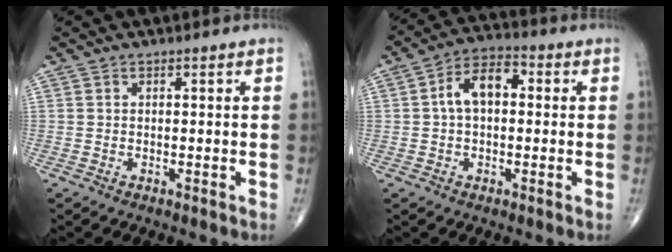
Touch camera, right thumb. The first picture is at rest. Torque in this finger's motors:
{"motor_torque": [0.85, 1.09, 0.88, 0.15, 0.05]}